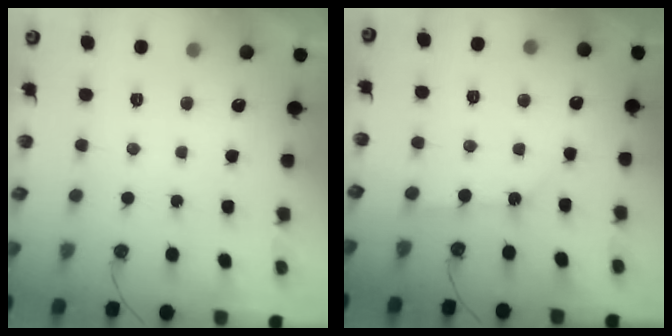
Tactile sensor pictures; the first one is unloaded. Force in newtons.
{"total": 2.1, "press": 2.1, "slide": 0.3}